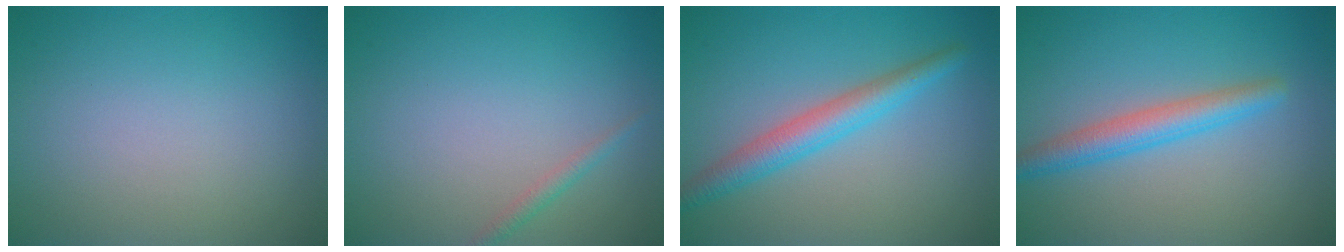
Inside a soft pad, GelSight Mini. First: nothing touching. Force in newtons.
{"total": 1.0, "press": 1.0, "slide": 0.0}
{"total": 3.6, "press": 3.6, "slide": 0.2}
{"total": 3.3, "press": 3.3, "slide": 0.0}